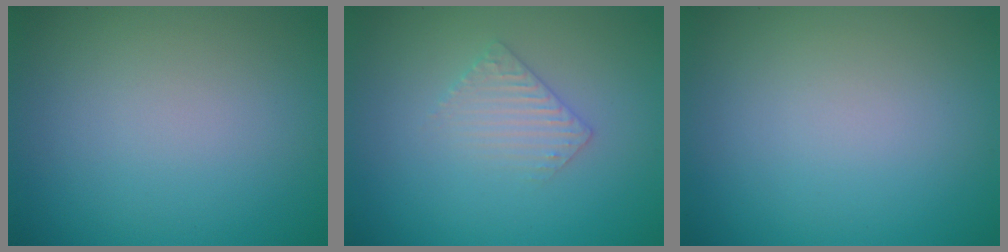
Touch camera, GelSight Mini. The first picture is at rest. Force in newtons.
{"total": 1.9, "press": 1.9, "slide": 0.5}
{"total": 0.0}